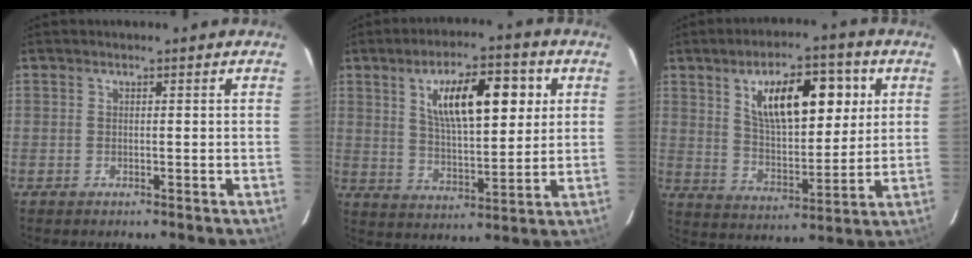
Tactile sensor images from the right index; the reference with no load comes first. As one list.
[{"total": 13.2, "force": [4.5, 4.1, 11.7], "torque": [-0.194, 0.015, 0.078]}, {"total": 14.1, "force": [5.3, 5.4, 11.9], "torque": [-0.192, 0.018, 0.092]}]